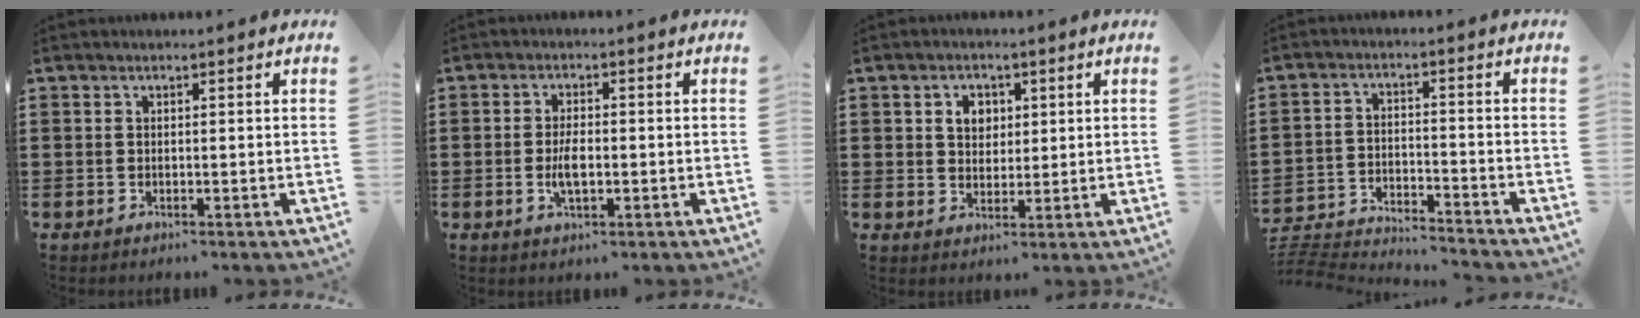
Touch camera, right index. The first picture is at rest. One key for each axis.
{"total": 4.1, "fx": -0.7, "fy": 1.6, "fz": 3.6, "tx": -0.080, "ty": -0.001, "tz": -0.017}
{"total": 3.9, "fx": 1.2, "fy": 3.1, "fz": 2.0, "tx": -0.050, "ty": 0.013, "tz": 0.019}
{"total": 4.3, "fx": -4.3, "fy": 0.0, "fz": 0.4, "tx": -0.027, "ty": -0.008, "tz": -0.096}